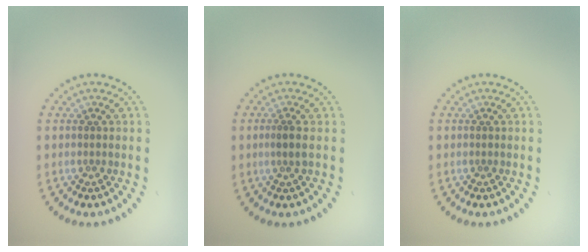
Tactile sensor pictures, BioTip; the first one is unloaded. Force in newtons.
{"total": 1.0, "press": 0.8, "slide": 0.7}
{"total": 0.0}